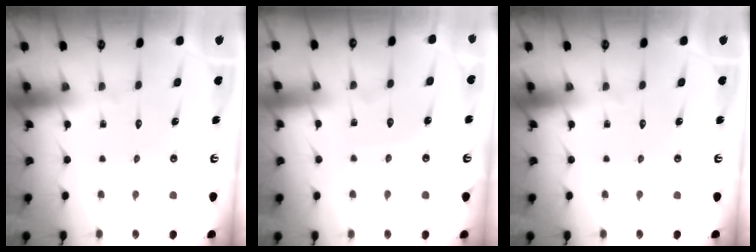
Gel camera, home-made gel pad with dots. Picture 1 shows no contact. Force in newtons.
{"total": 3.6, "press": 3.6, "slide": 0.5}
{"total": 0.0}